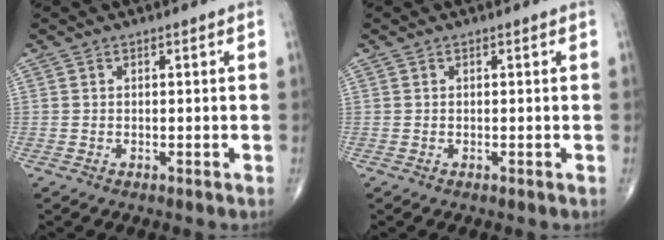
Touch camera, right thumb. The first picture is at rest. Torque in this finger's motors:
{"motor_torque": [-0.01, 0.00, 0.00, 0.01, 0.01]}